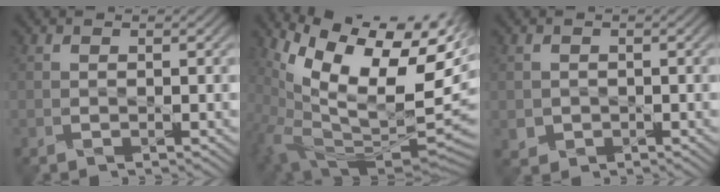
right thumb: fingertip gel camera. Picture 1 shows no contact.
{"total": 14.2, "force": [3.1, 6.2, 12.3], "torque": [-0.203, -0.019, 0.080]}
{"total": 1.3, "force": [0.0, 1.2, -0.5], "torque": [0.004, -0.004, 0.003]}